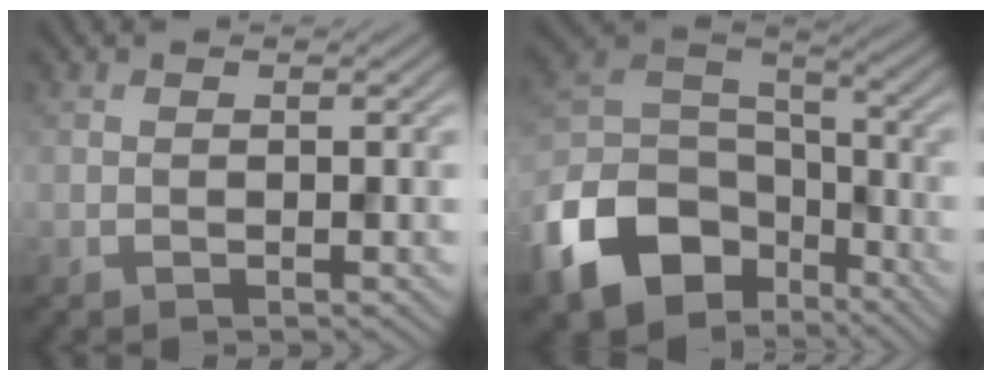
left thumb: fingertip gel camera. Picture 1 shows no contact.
{"total": 15.1, "force": [-8.2, 9.9, 7.9], "torque": [-0.213, -0.034, -0.163]}